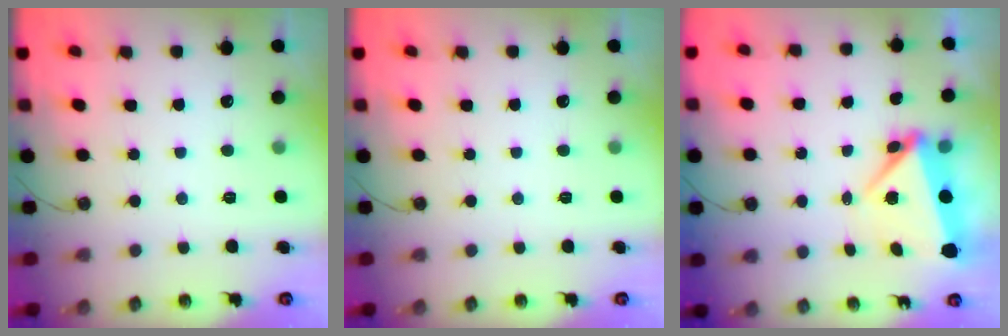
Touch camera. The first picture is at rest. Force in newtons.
{"total": 0.0}
{"total": 7.3, "press": 5.9, "slide": 4.3}